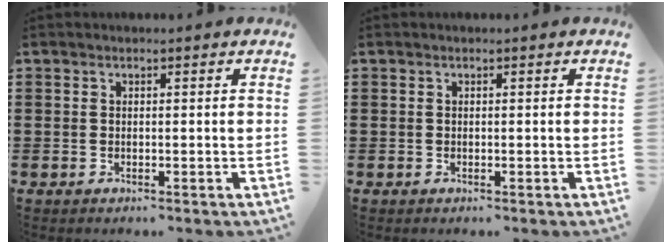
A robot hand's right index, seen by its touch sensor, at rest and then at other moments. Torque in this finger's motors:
{"motor_torque": [-0.61, 1.52, 0.00, 0.00]}